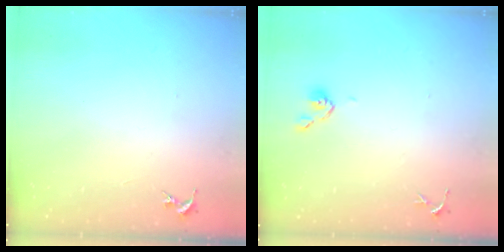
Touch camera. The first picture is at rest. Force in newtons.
{"total": 5.3, "press": 5.2, "slide": 0.8}